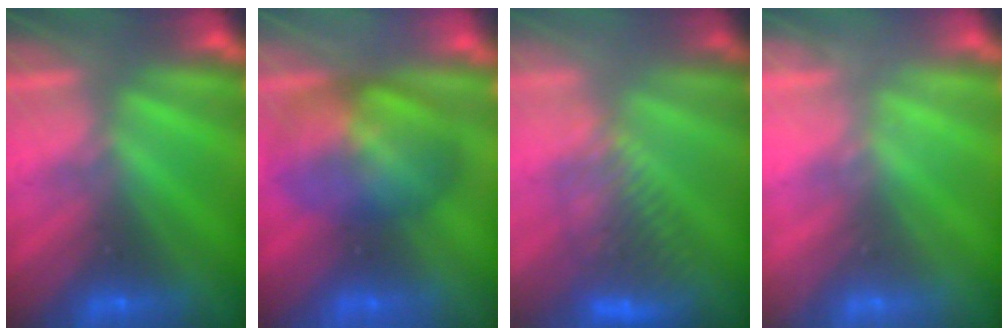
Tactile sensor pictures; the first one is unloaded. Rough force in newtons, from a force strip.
{"total": 5.9}
{"total": 5.0}
{"total": 2.1}